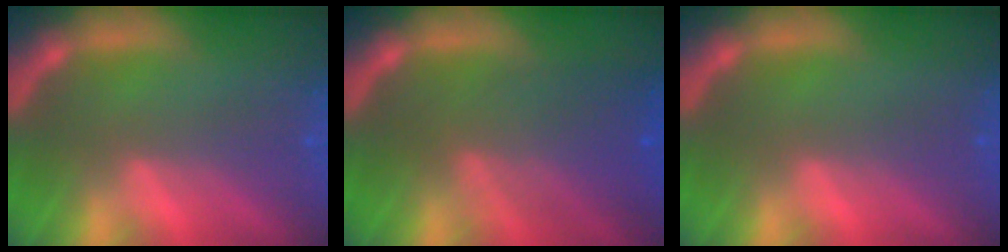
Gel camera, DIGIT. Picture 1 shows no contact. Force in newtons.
{"total": 6.6}
{"total": 0.0}